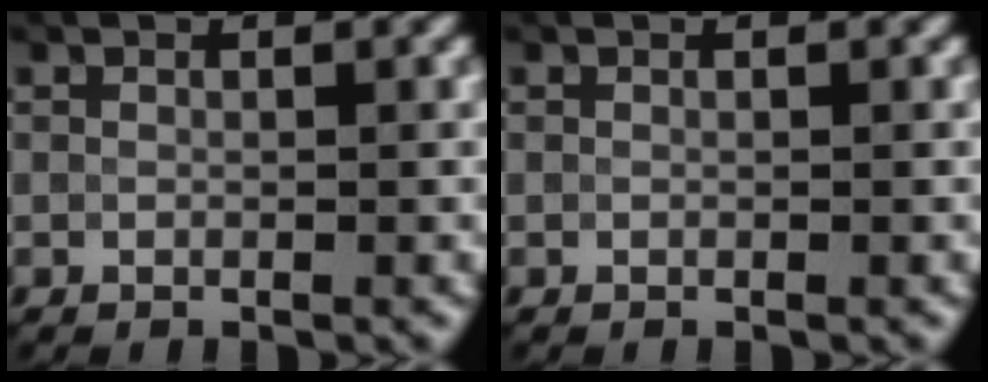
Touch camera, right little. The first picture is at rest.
{"total": 0.0}